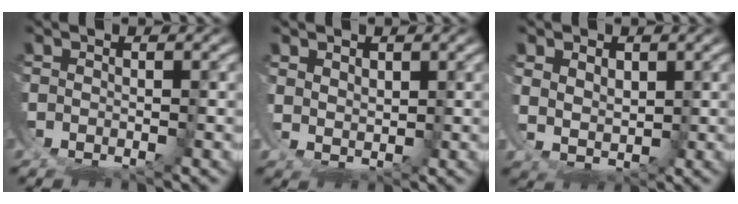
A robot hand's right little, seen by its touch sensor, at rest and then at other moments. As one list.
[{"total": 2.4, "force": [1.2, 1.5, 1.4], "torque": [-0.035, -0.019, 0.033]}, {"total": 4.4, "force": [0.3, 3.5, 2.7], "torque": [-0.072, -0.036, 0.022]}]